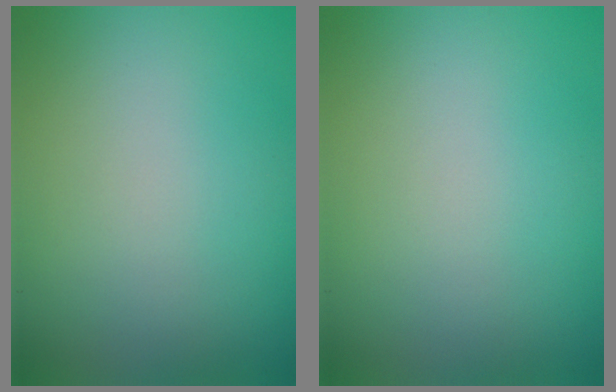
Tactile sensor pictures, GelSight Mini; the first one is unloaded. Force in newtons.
{"total": 0.0}